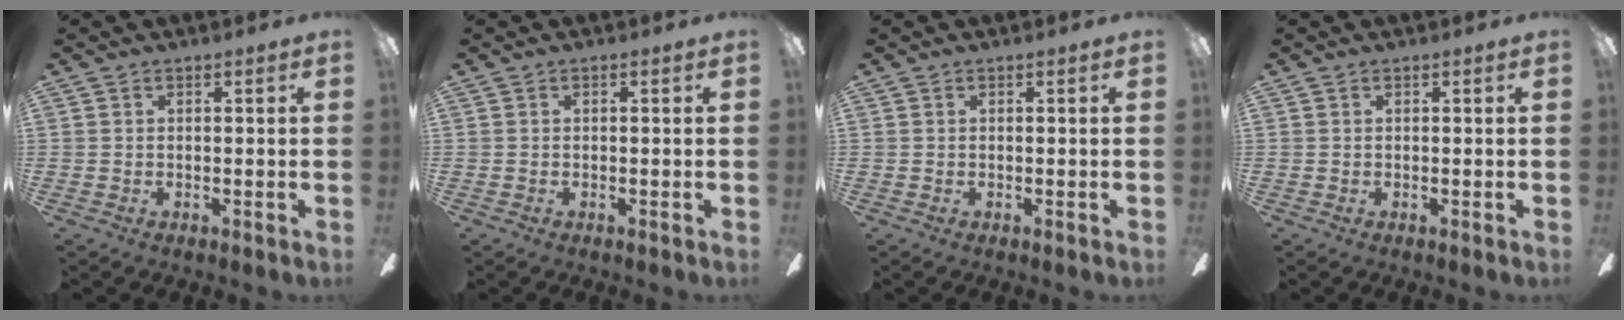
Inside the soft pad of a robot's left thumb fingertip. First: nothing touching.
{"total": 0.0}
{"total": 0.0}
{"total": 0.0}